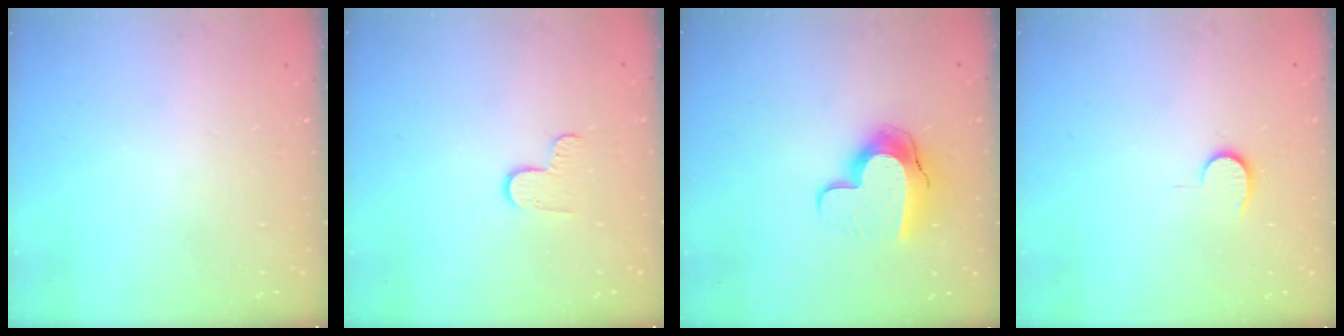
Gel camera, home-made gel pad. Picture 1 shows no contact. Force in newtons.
{"total": 4.7, "press": 4.7, "slide": 0.4}
{"total": 12.2, "press": 12.2, "slide": 0.8}
{"total": 6.3, "press": 6.3, "slide": 0.5}